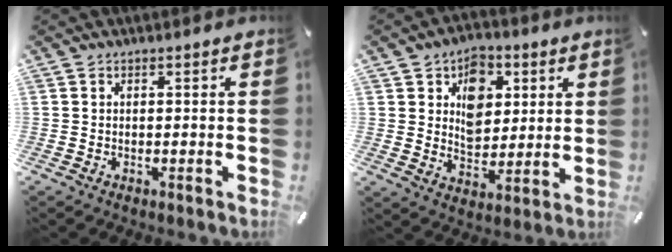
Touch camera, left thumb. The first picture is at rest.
{"total": 9.6, "force": [3.2, 7.7, 4.6], "torque": [-0.063, -0.006, 0.057]}